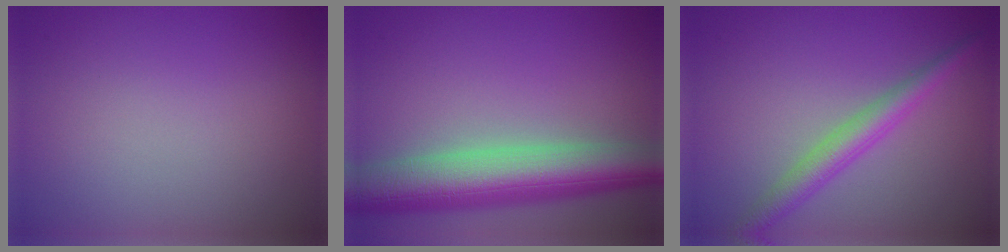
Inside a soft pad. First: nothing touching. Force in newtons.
{"total": 9.1, "press": 9.1, "slide": 0.5}
{"total": 3.3, "press": 3.3, "slide": 0.1}